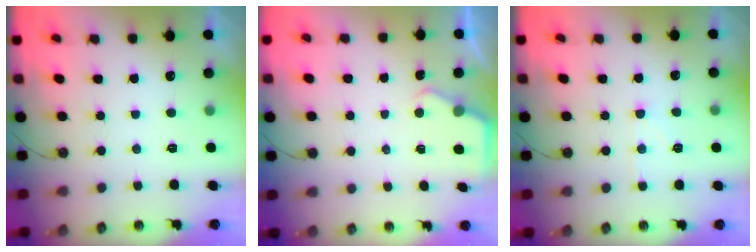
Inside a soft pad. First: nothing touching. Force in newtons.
{"total": 2.9, "press": 2.8, "slide": 0.4}
{"total": 6.3, "press": 6.2, "slide": 0.8}